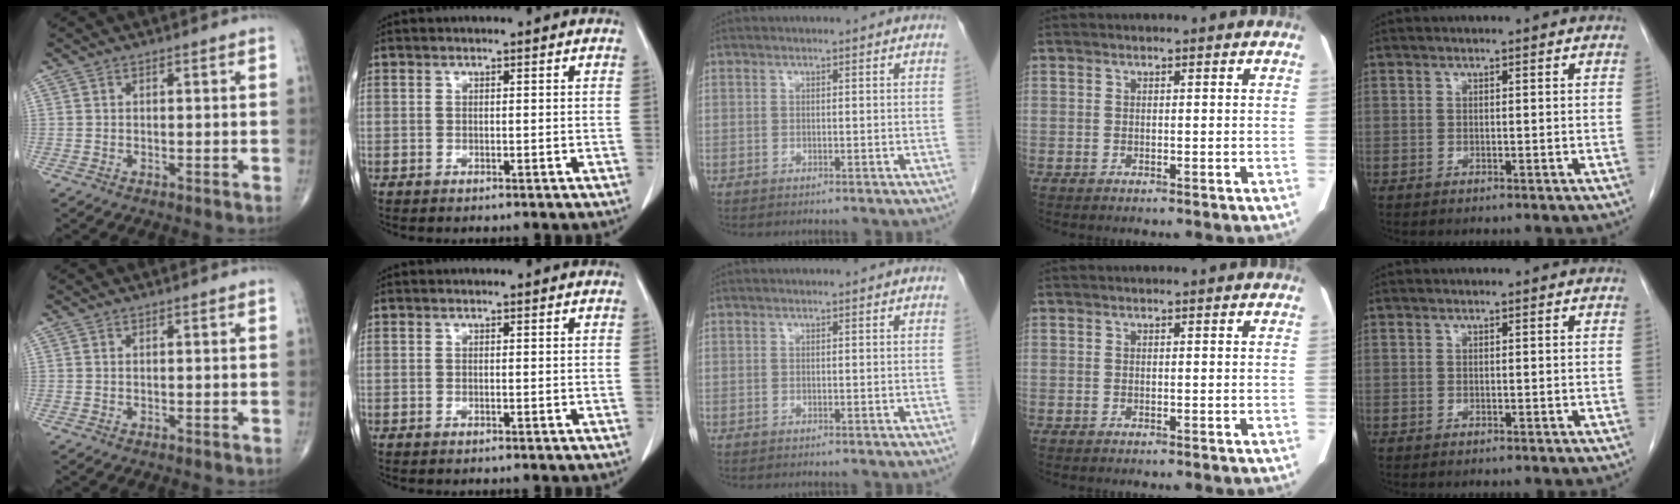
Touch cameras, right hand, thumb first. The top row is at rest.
{}